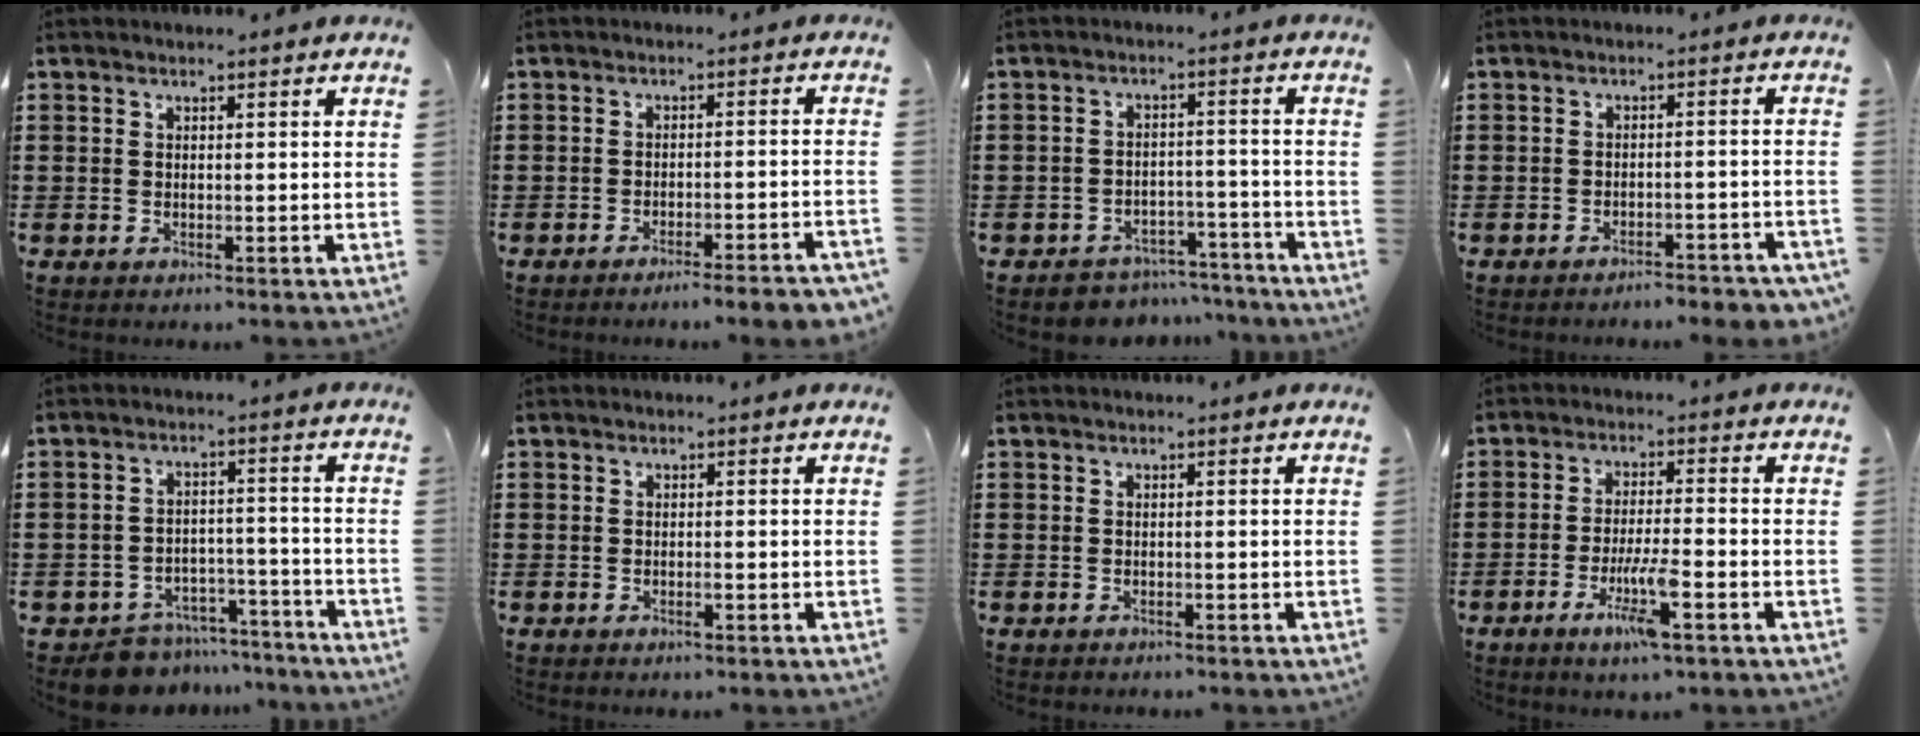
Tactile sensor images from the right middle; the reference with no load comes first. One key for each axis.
{"total": 3.4, "fx": -3.0, "fy": -0.6, "fz": 1.4, "tx": -0.021, "ty": -0.007, "tz": -0.058}
{"total": 4.2, "fx": -4.1, "fy": 0.9, "fz": 0.0, "tx": -0.007, "ty": 0.006, "tz": -0.087}
{"total": 2.9, "fx": -2.9, "fy": -0.1, "fz": 0.6, "tx": -0.012, "ty": -0.002, "tz": -0.058}
{"total": 6.6, "fx": -6.4, "fy": 1.4, "fz": 0.7, "tx": -0.013, "ty": 0.021, "tz": -0.125}
{"total": 0.6, "fx": -0.3, "fy": 0.1, "fz": 0.5, "tx": -0.010, "ty": -0.004, "tz": -0.004}
{"total": 0.0}
{"total": 6.6, "fx": -3.3, "fy": 0.9, "fz": 5.7, "tx": -0.117, "ty": -0.013, "tz": -0.061}